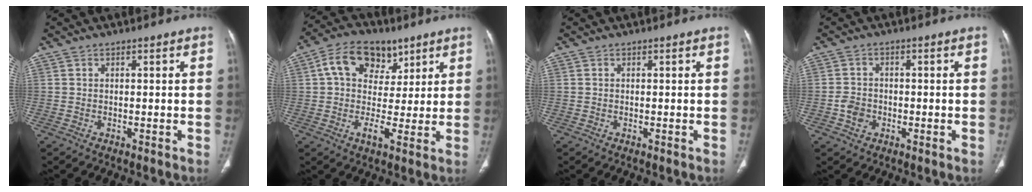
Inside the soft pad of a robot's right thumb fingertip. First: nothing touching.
{"total": 12.1, "force": [4.7, 8.5, 7.3], "torque": [-0.092, 0.000, 0.076]}
{"total": 0.0}
{"total": 3.6, "force": [-1.1, 3.0, 1.6], "torque": [-0.019, 0.009, -0.022]}